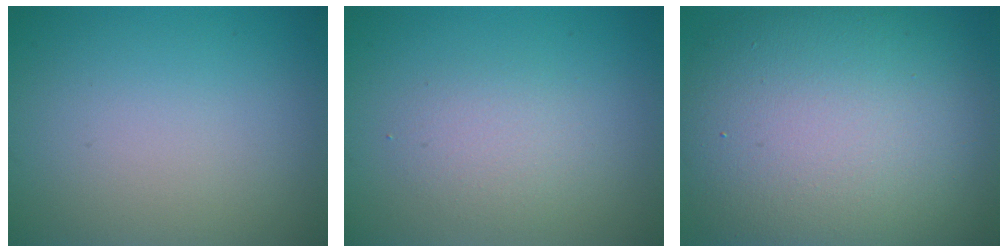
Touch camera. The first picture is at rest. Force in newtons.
{"total": 2.1, "press": 2.1, "slide": 0.1}
{"total": 14.1, "press": 14.1, "slide": 1.4}